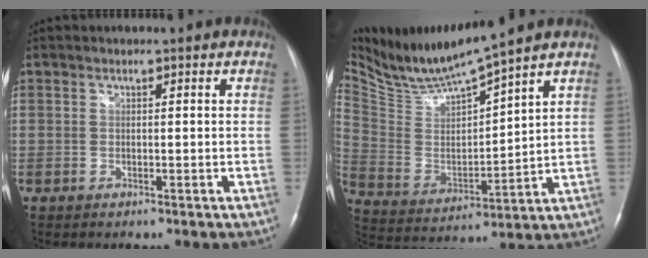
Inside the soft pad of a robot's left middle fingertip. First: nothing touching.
{"total": 11.6, "force": [10.9, -1.3, 3.9], "torque": [-0.088, -0.012, 0.222]}